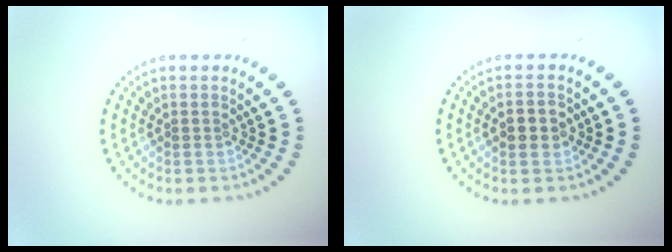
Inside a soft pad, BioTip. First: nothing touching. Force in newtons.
{"total": 2.3, "press": 2.3, "slide": 0.1}